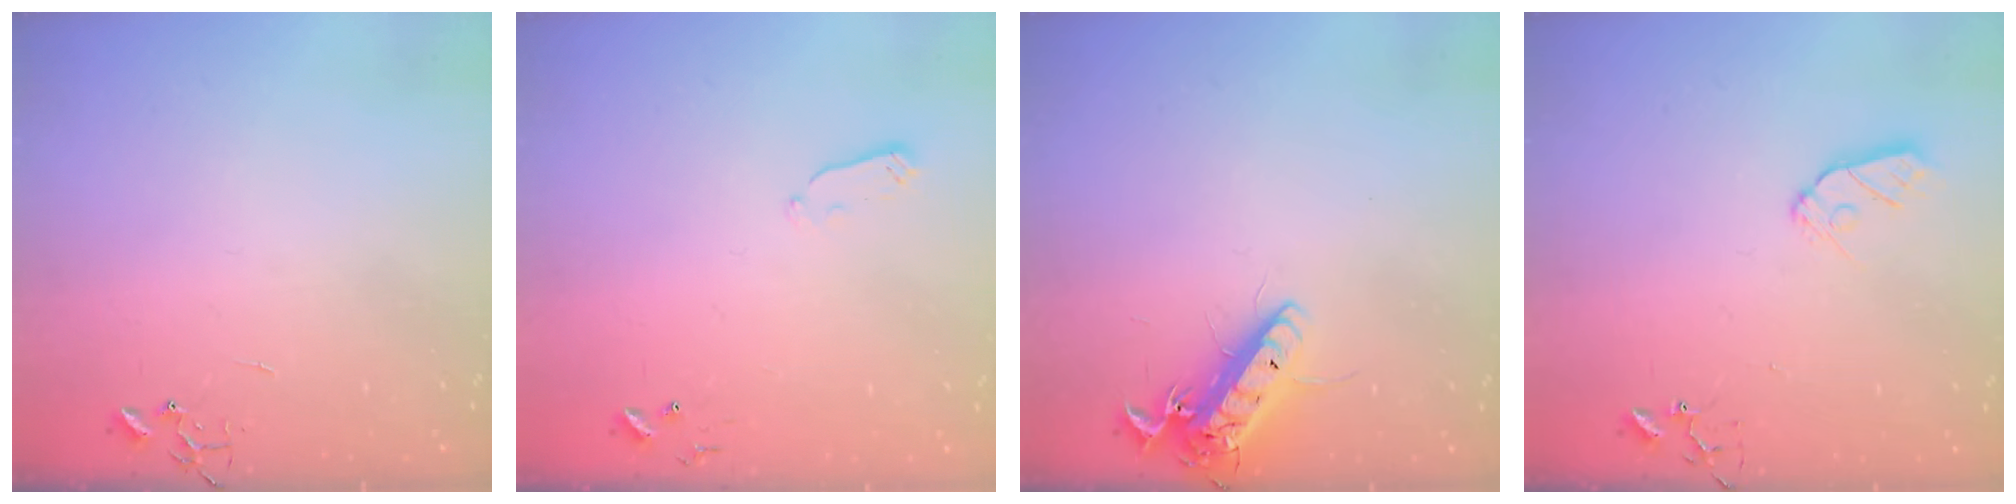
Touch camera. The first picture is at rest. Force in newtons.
{"total": 2.9, "press": 2.9, "slide": 0.4}
{"total": 14.8, "press": 14.5, "slide": 2.8}
{"total": 7.6, "press": 7.6, "slide": 0.5}